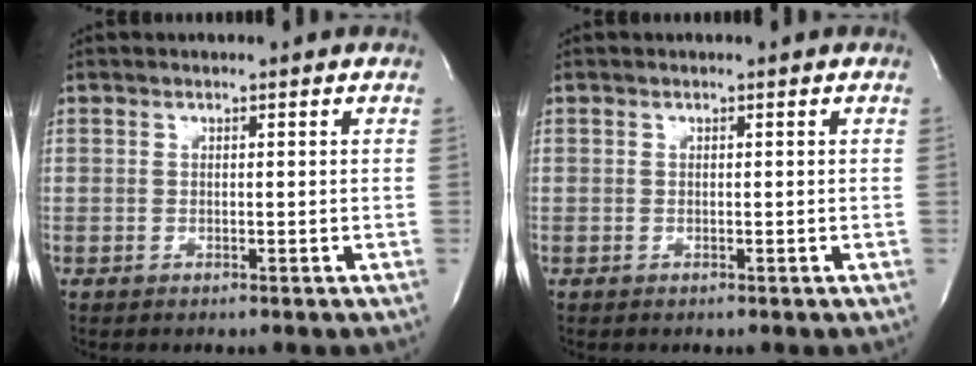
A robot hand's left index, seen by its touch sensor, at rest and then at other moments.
{"total": 0.0}